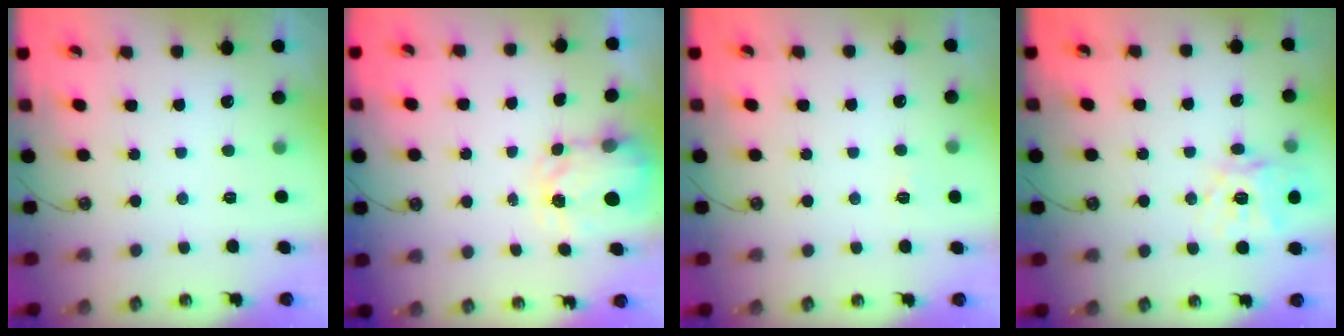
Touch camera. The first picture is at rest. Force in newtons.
{"total": 3.8, "press": 3.7, "slide": 0.5}
{"total": 3.5, "press": 3.5, "slide": 0.5}
{"total": 14.6, "press": 14.5, "slide": 2.0}